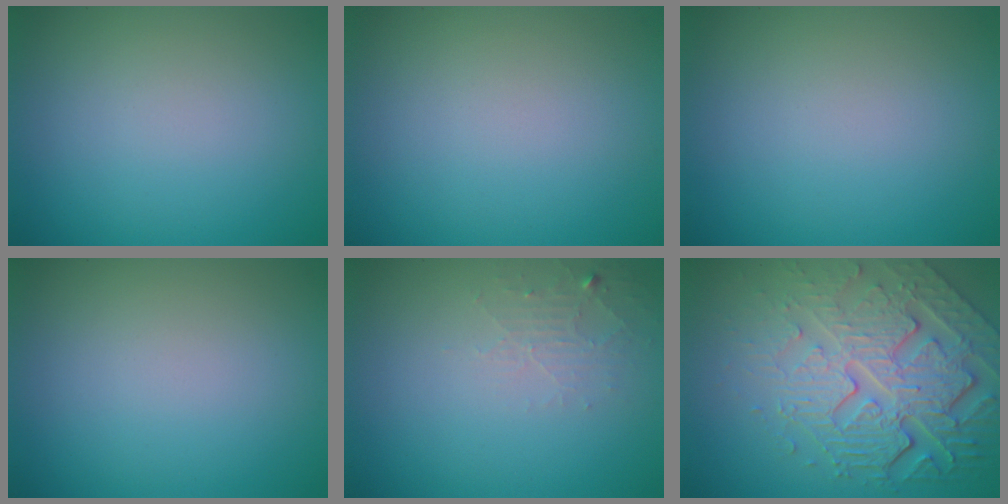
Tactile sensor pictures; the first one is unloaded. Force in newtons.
{"total": 0.0}
{"total": 0.0}
{"total": 0.0}
{"total": 1.7, "press": 1.7, "slide": 0.3}
{"total": 8.6, "press": 5.8, "slide": 6.3}